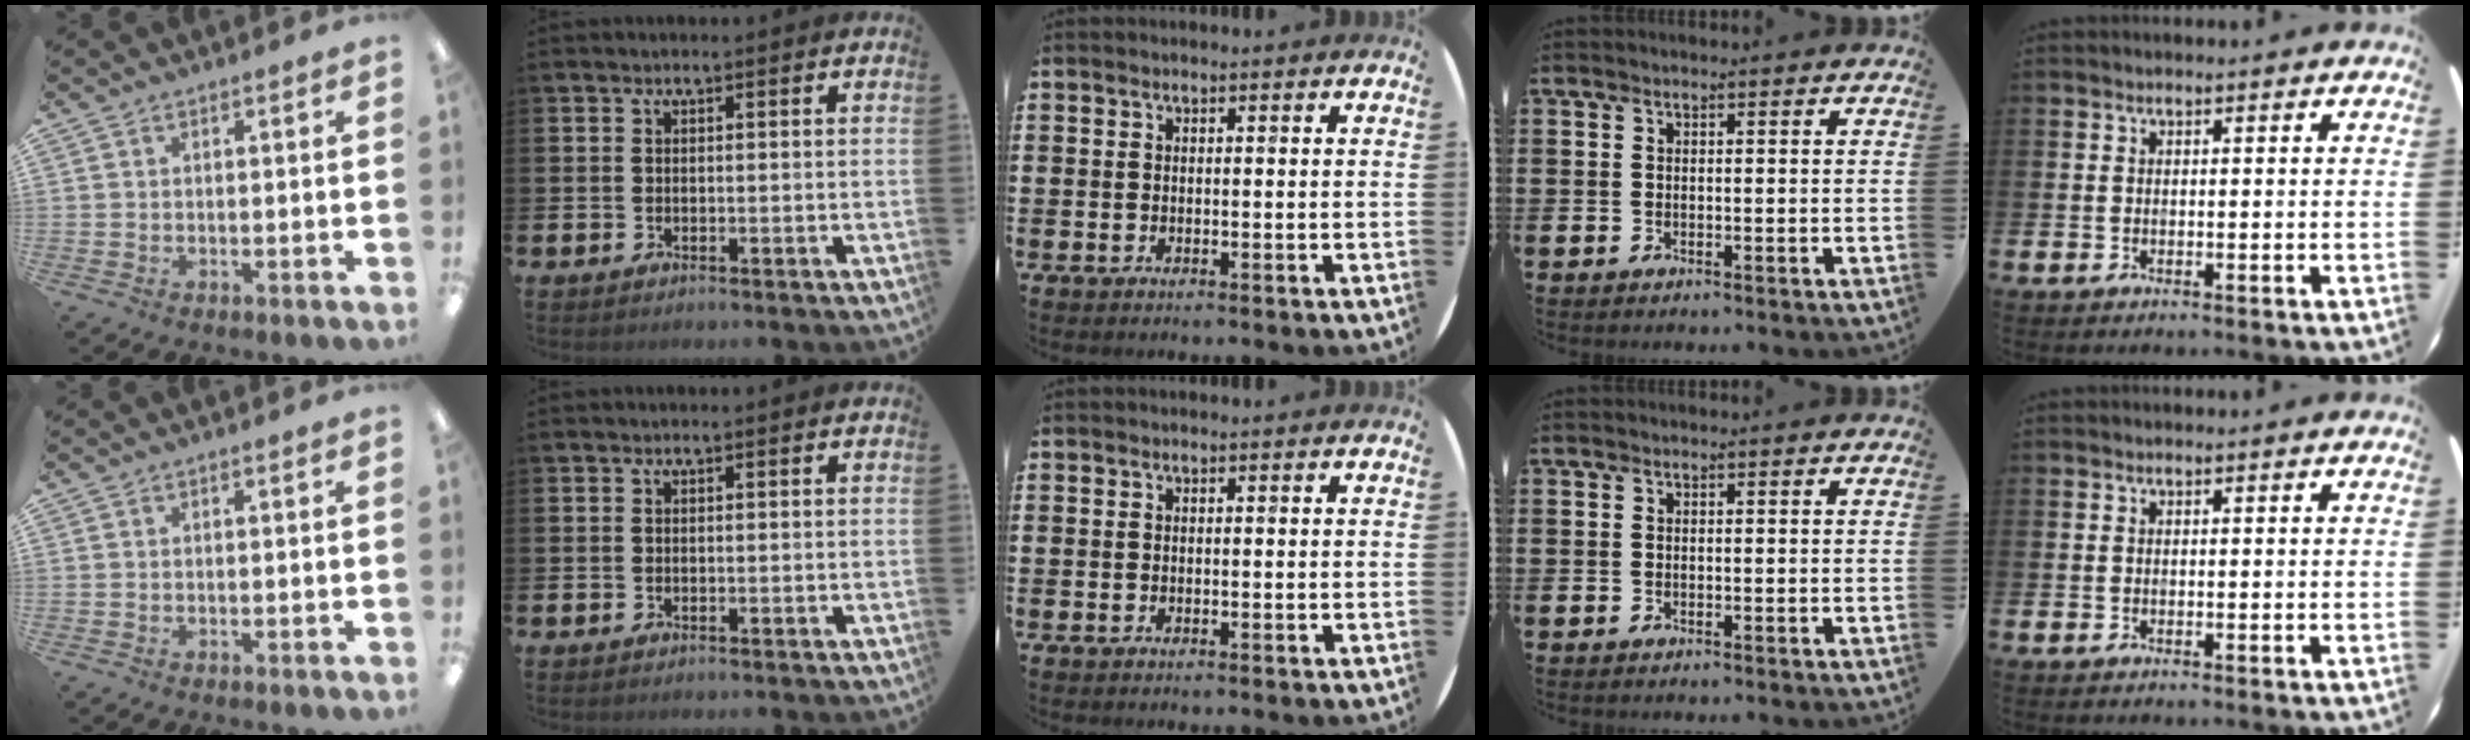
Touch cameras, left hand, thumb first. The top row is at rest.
{}